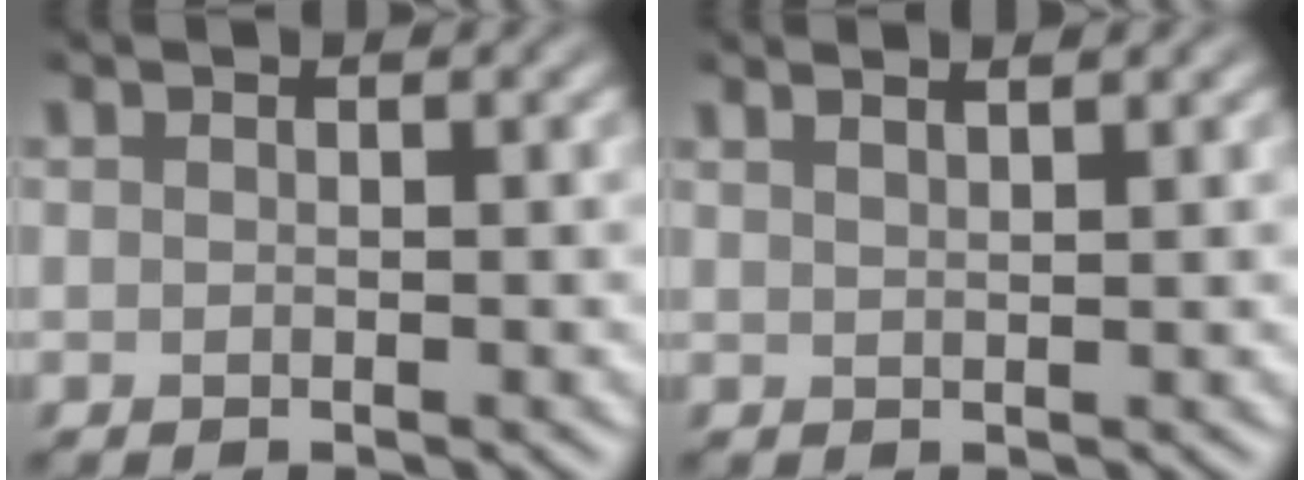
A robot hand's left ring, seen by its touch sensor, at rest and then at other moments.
{"total": 3.0, "force": [2.1, 1.2, 1.8], "torque": [0.001, 0.011, -0.002]}